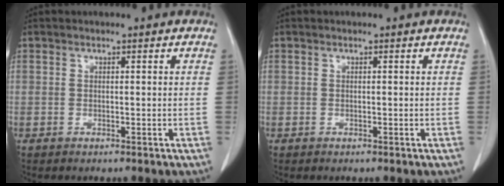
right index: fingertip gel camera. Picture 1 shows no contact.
{"total": 0.0}